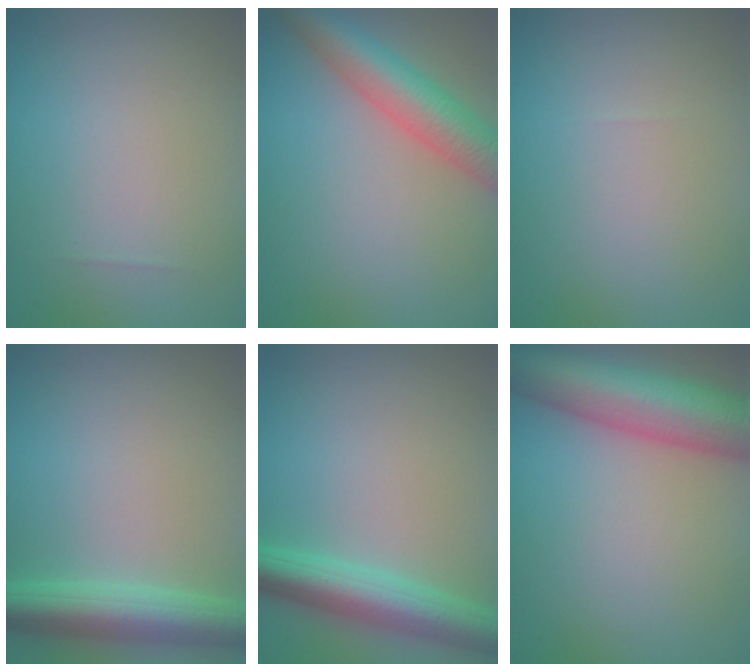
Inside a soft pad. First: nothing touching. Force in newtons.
{"total": 5.9, "press": 5.9, "slide": 0.2}
{"total": 0.0}
{"total": 5.7, "press": 5.7, "slide": 0.3}
{"total": 5.5, "press": 5.5, "slide": 0.2}
{"total": 9.6, "press": 9.6, "slide": 0.3}